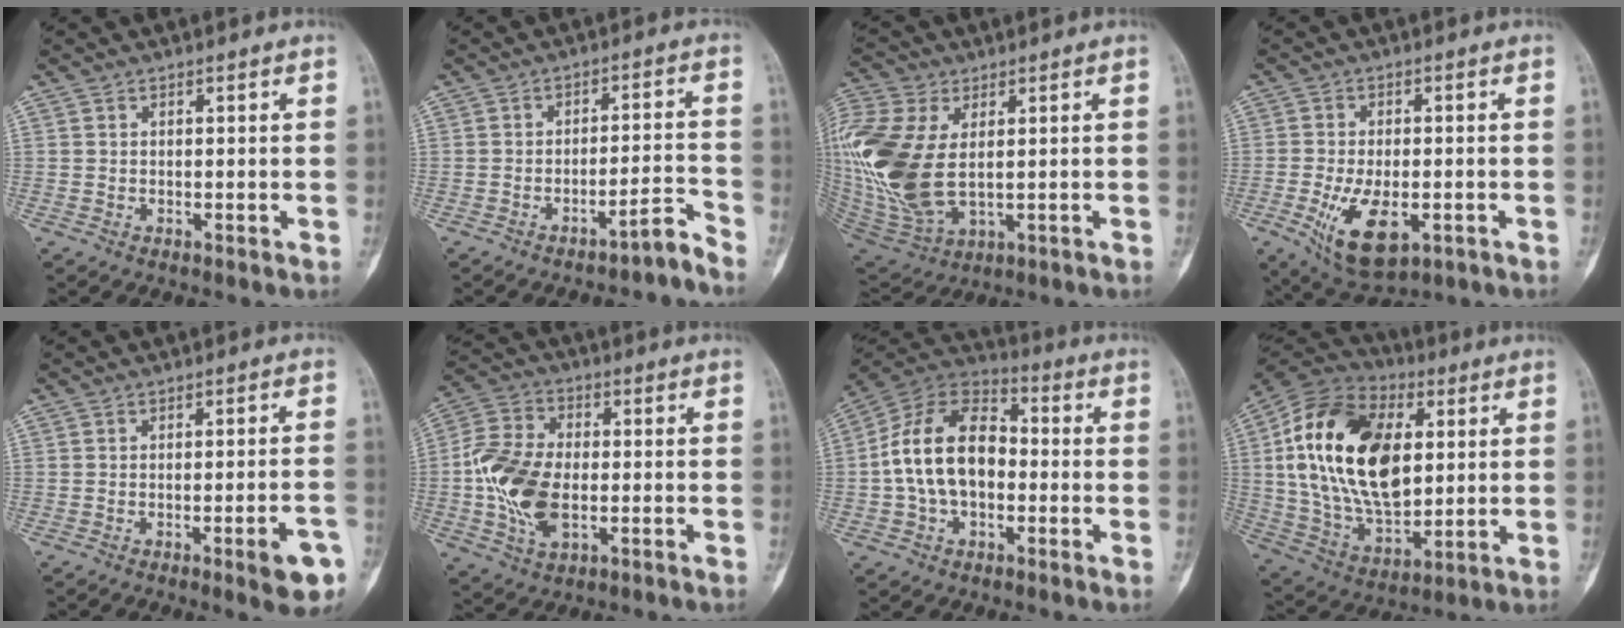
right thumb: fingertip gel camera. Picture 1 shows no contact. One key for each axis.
{"total": 4.4, "fx": -4.0, "fy": 0.0, "fz": 1.7, "tx": -0.020, "ty": 0.056, "tz": -0.058}
{"total": 20.1, "fx": 2.0, "fy": 11.6, "fz": 16.3, "tx": -0.391, "ty": -0.017, "tz": 0.049}
{"total": 11.1, "fx": -3.8, "fy": 5.5, "fz": 8.9, "tx": -0.149, "ty": -0.005, "tz": -0.054}
{"total": 7.1, "fx": -3.5, "fy": 1.4, "fz": 6.0, "tx": -0.071, "ty": 0.018, "tz": -0.039}
{"total": 14.1, "fx": -2.1, "fy": 8.3, "fz": 11.2, "tx": -0.223, "ty": 0.016, "tz": -0.040}
{"total": 16.4, "fx": -1.1, "fy": 10.8, "fz": 12.3, "tx": -0.211, "ty": 0.040, "tz": -0.028}
{"total": 26.6, "fx": 4.5, "fy": 15.7, "fz": 20.9, "tx": -0.376, "ty": -0.007, "tz": 0.079}